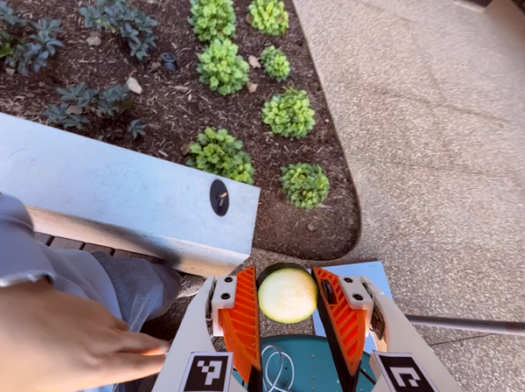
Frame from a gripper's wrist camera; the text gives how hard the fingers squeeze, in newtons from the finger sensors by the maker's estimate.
{"total": 8.5, "left": 8.4, "right": 8.7}